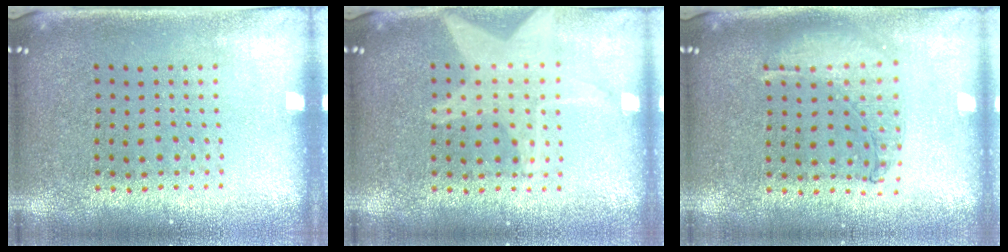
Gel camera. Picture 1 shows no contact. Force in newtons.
{"total": 2.8, "press": 2.8, "slide": 0.3}
{"total": 1.0, "press": 1.0, "slide": 0.1}